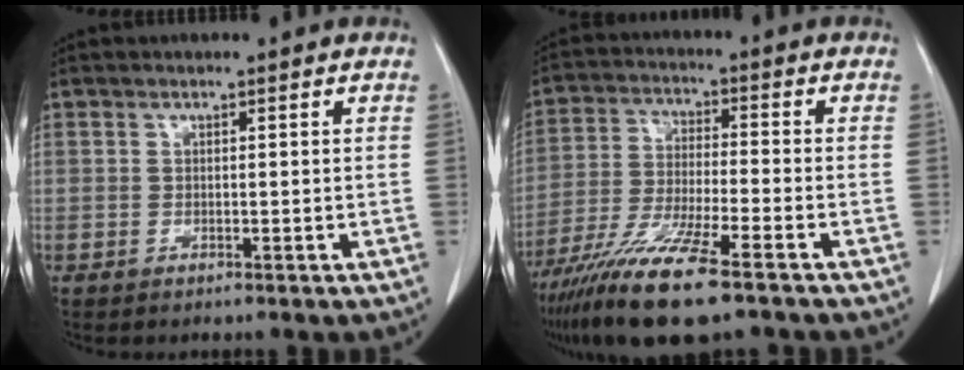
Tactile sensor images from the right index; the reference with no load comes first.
{"total": 13.8, "force": [-9.4, 1.0, 10.1], "torque": [-0.203, -0.040, -0.171]}